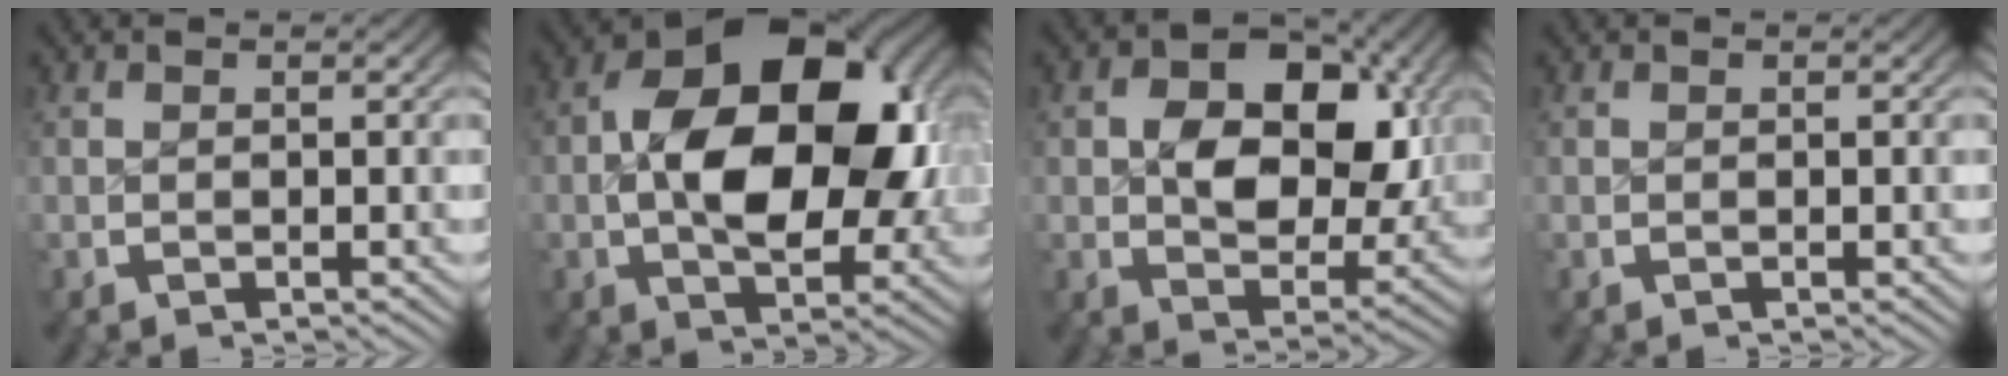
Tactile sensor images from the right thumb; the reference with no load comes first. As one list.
[{"total": 17.6, "force": [1.0, 10.5, 14.0], "torque": [-0.225, -0.025, 0.024]}, {"total": 11.5, "force": [1.1, 7.8, 8.4], "torque": [-0.137, -0.029, 0.026]}, {"total": 0.0}]